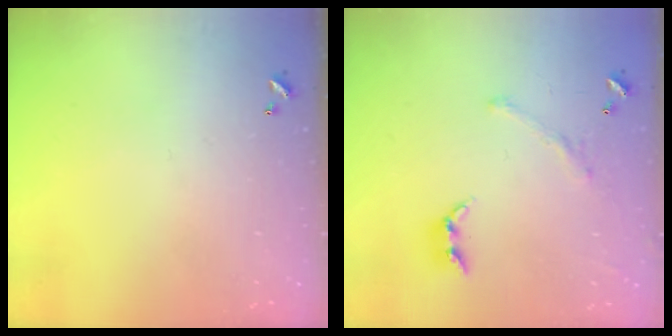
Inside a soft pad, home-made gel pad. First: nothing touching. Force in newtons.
{"total": 1.5, "press": 1.0, "slide": 1.2}